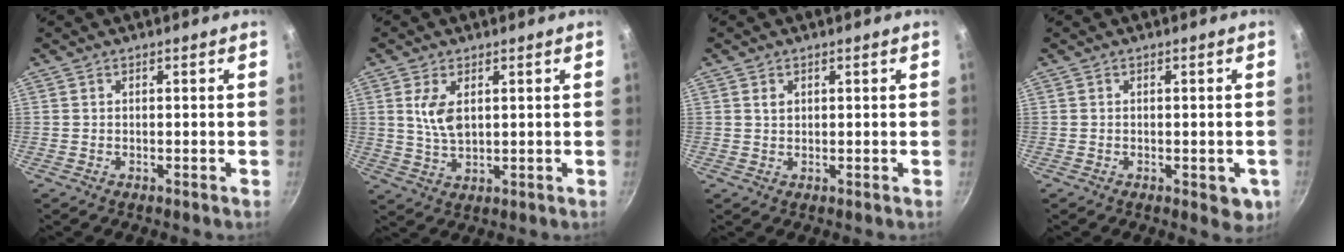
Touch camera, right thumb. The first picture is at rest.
{"total": 5.7, "force": [1.6, 3.0, 4.6], "torque": [-0.088, -0.009, 0.037]}
{"total": 1.4, "force": [0.6, 1.0, 0.8], "torque": [-0.009, -0.004, 0.013]}
{"total": 4.1, "force": [-1.3, 2.0, 3.3], "torque": [-0.019, -0.001, -0.012]}